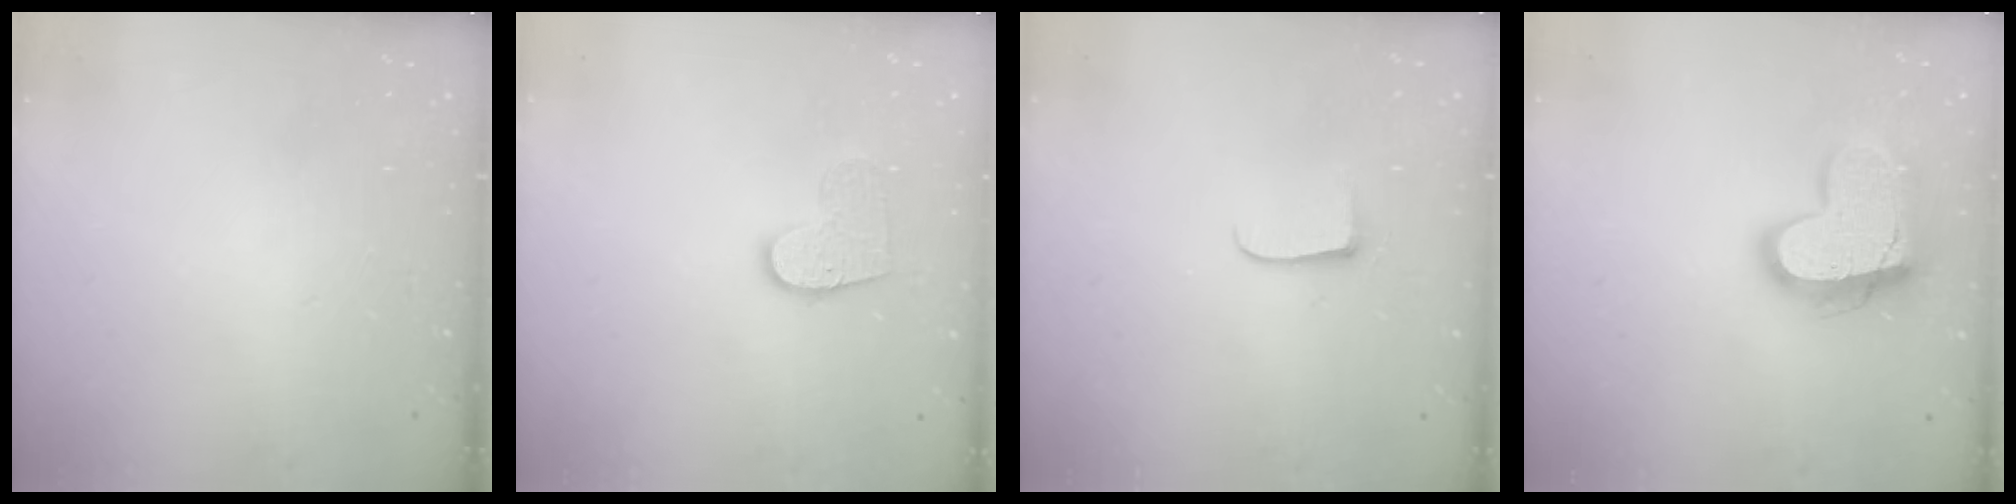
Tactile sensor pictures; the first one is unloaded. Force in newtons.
{"total": 10.0, "press": 10.0, "slide": 0.6}
{"total": 4.9, "press": 4.8, "slide": 0.6}
{"total": 18.1, "press": 18.1, "slide": 1.6}